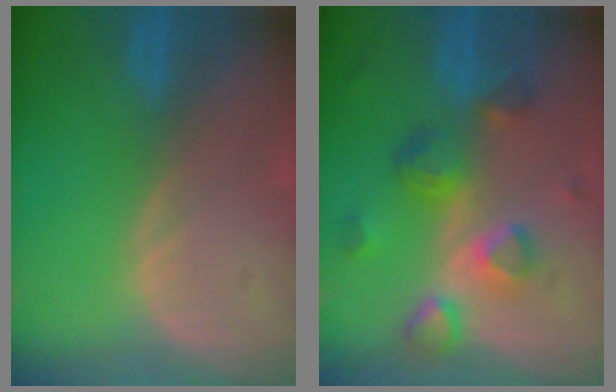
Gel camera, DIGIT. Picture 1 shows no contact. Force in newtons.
{"total": 7.7, "press": 6.9, "slide": 3.5}